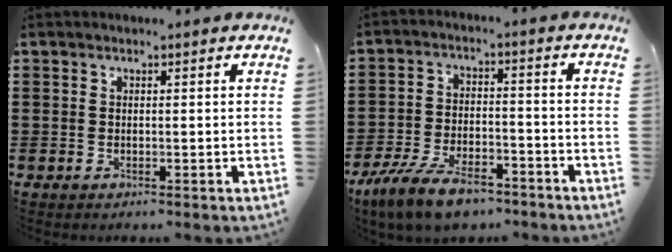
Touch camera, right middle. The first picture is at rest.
{"total": 8.9, "force": [-7.1, 2.8, 4.6], "torque": [-0.096, 0.015, -0.137]}